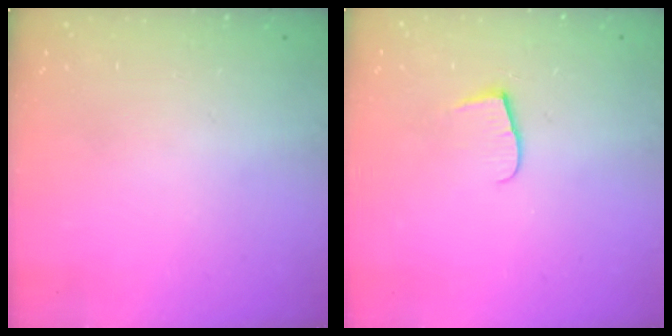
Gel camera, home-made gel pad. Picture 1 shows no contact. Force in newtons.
{"total": 6.5, "press": 6.5, "slide": 0.7}